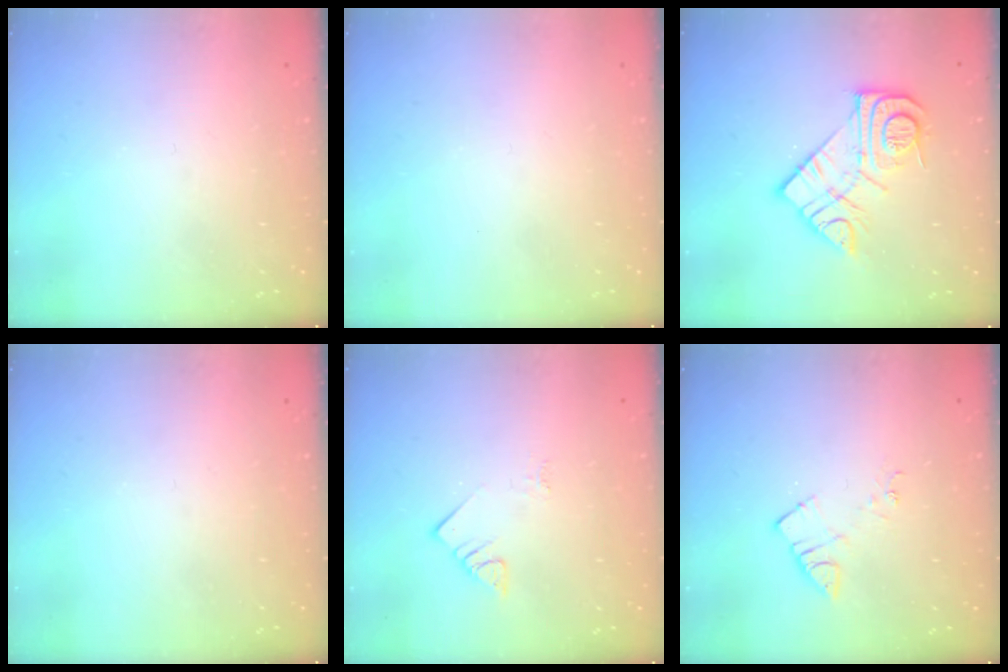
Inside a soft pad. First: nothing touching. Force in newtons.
{"total": 1.5, "press": 1.5, "slide": 0.1}
{"total": 13.4, "press": 13.4, "slide": 1.1}
{"total": 0.0}
{"total": 3.6, "press": 3.6, "slide": 0.5}
{"total": 5.2, "press": 5.2, "slide": 0.7}